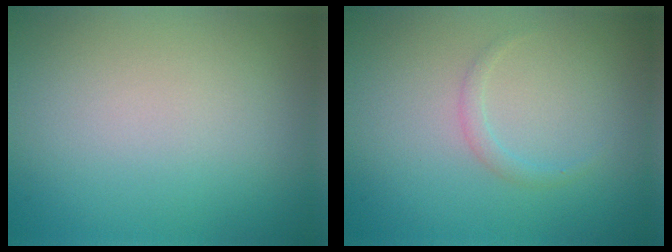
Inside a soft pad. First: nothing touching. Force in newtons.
{"total": 0.9, "press": 0.9, "slide": 0.1}